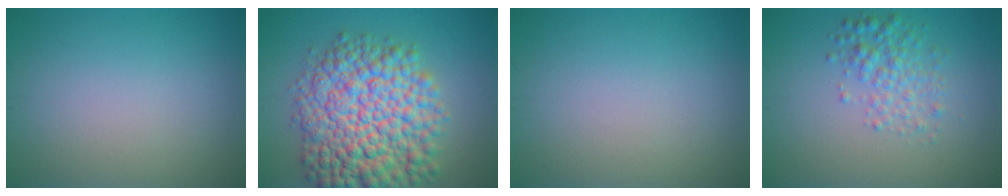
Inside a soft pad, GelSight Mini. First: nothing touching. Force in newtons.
{"total": 12.4, "press": 12.4, "slide": 0.3}
{"total": 0.0}
{"total": 3.0, "press": 3.0, "slide": 0.1}